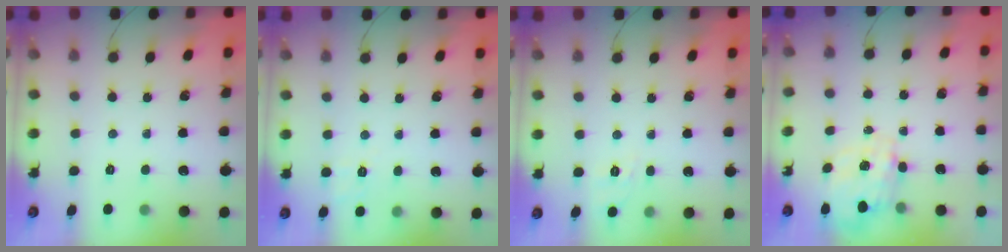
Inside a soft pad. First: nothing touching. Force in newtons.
{"total": 2.7, "press": 2.2, "slide": 1.6}
{"total": 1.9, "press": 0.2, "slide": 1.9}
{"total": 2.7, "press": 2.5, "slide": 1.0}